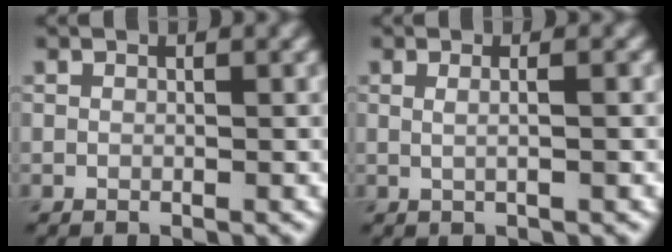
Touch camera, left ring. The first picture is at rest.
{"total": 2.7, "force": [0.7, 1.3, 2.3], "torque": [-0.012, 0.009, -0.014]}